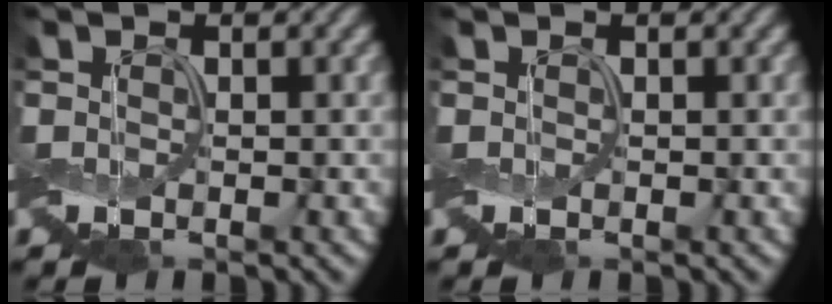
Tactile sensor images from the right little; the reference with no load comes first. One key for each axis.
{"total": 0.0}